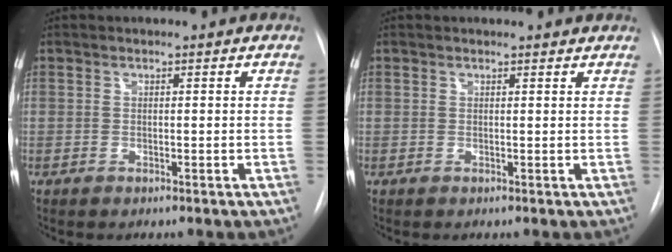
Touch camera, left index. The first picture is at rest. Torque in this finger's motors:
{"motor_torque": [0.25, -0.35, -0.26, 0.00]}